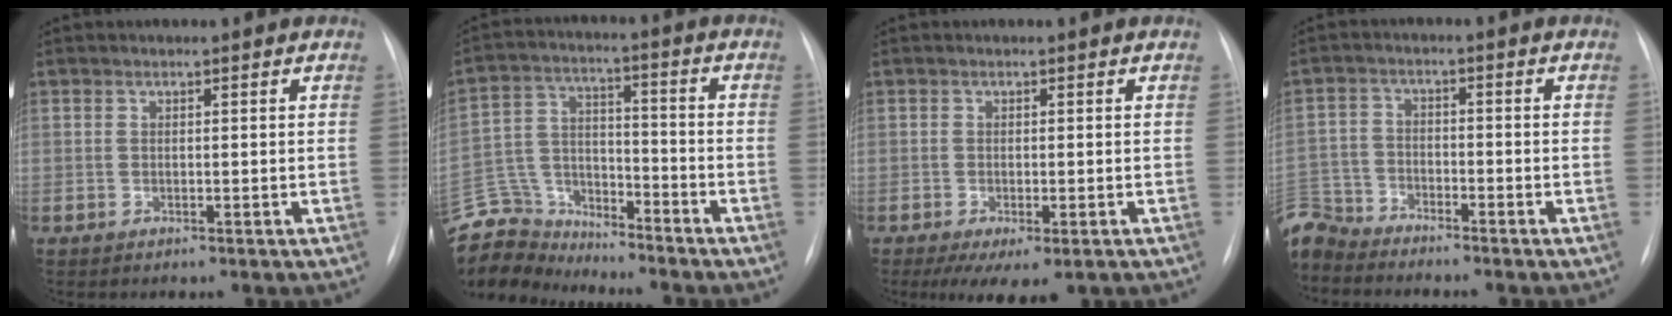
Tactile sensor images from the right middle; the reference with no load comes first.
{"total": 11.9, "force": [-11.5, 3.0, 0.3], "torque": [-0.011, 0.029, -0.218]}
{"total": 6.2, "force": [-3.7, 2.1, 4.5], "torque": [-0.059, -0.015, -0.056]}
{"total": 8.0, "force": [-7.8, 2.0, 0.5], "torque": [-0.020, 0.000, -0.156]}